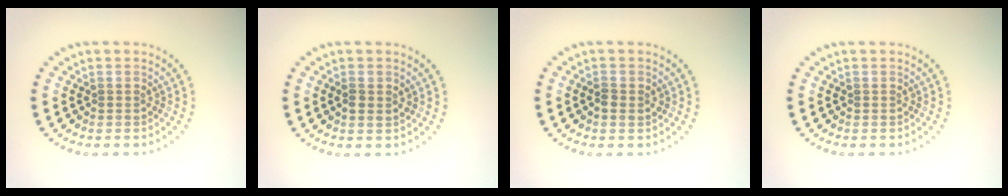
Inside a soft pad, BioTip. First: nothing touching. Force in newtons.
{"total": 1.3, "press": 1.3, "slide": 0.2}
{"total": 1.2, "press": 1.2, "slide": 0.1}
{"total": 0.0}